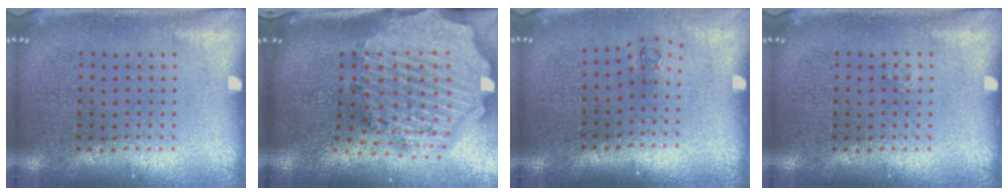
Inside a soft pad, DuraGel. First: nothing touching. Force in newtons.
{"total": 3.9, "press": 3.2, "slide": 2.2}
{"total": 0.6, "press": 0.3, "slide": 0.6}
{"total": 0.0}